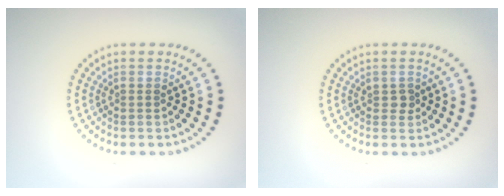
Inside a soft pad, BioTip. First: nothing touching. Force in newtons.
{"total": 0.9, "press": 0.8, "slide": 0.2}